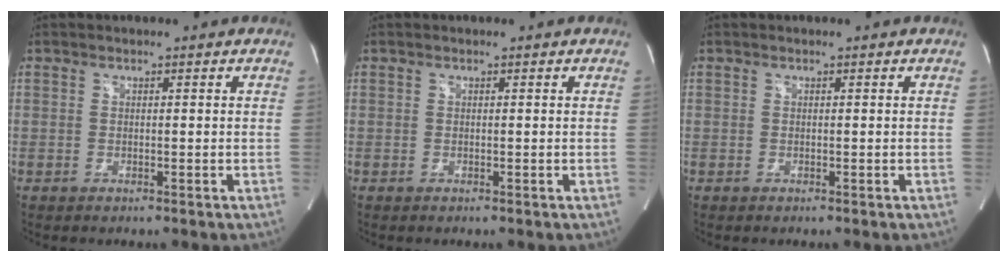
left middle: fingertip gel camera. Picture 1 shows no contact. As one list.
[{"total": 0.0}, {"total": 0.0}]